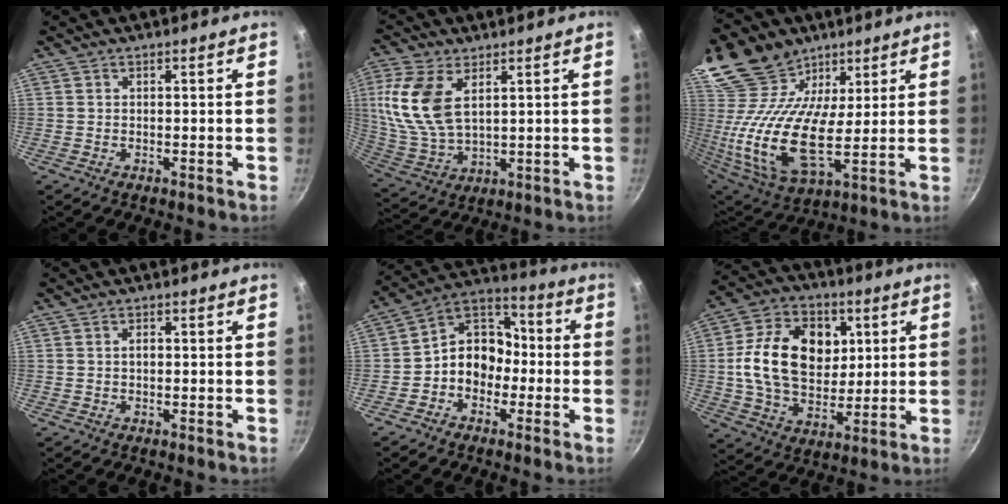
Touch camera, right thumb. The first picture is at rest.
{"total": 14.0, "force": [4.4, 7.6, 10.9], "torque": [-0.226, -0.015, 0.097]}
{"total": 23.8, "force": [11.3, 14.8, 14.8], "torque": [-0.303, -0.047, 0.209]}
{"total": 1.5, "force": [0.1, 0.9, 1.1], "torque": [-0.016, 0.006, 0.001]}
{"total": 11.2, "force": [-2.5, 9.2, 6.0], "torque": [-0.048, 0.053, -0.064]}
{"total": 19.5, "force": [3.3, 14.1, 13.1], "torque": [-0.203, 0.002, 0.053]}